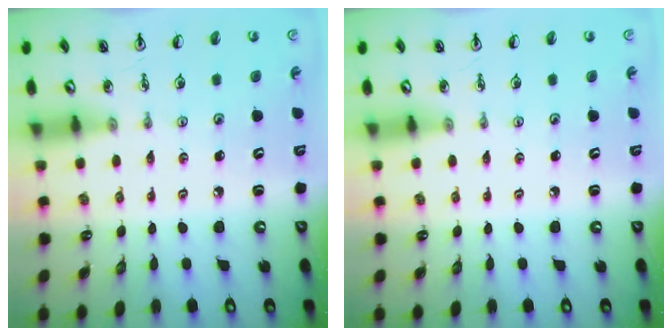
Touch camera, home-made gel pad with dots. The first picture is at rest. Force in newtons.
{"total": 0.0}